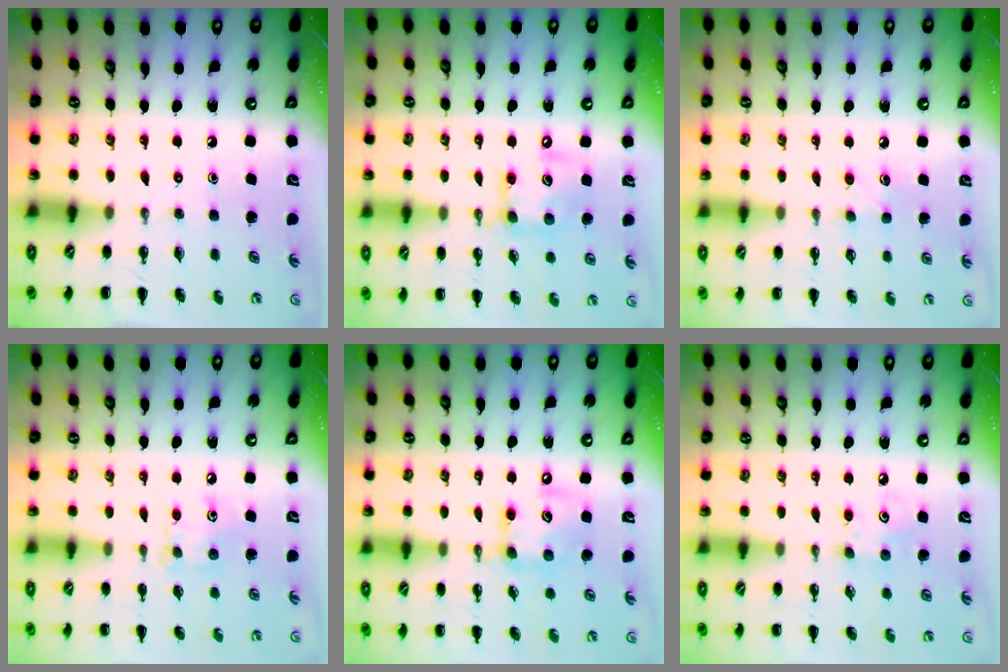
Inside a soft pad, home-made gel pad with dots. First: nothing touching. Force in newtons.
{"total": 12.2, "press": 12.0, "slide": 1.9}
{"total": 5.1, "press": 4.9, "slide": 1.3}
{"total": 7.7, "press": 7.5, "slide": 1.3}
{"total": 11.1, "press": 11.0, "slide": 1.3}
{"total": 3.7, "press": 3.6, "slide": 1.0}